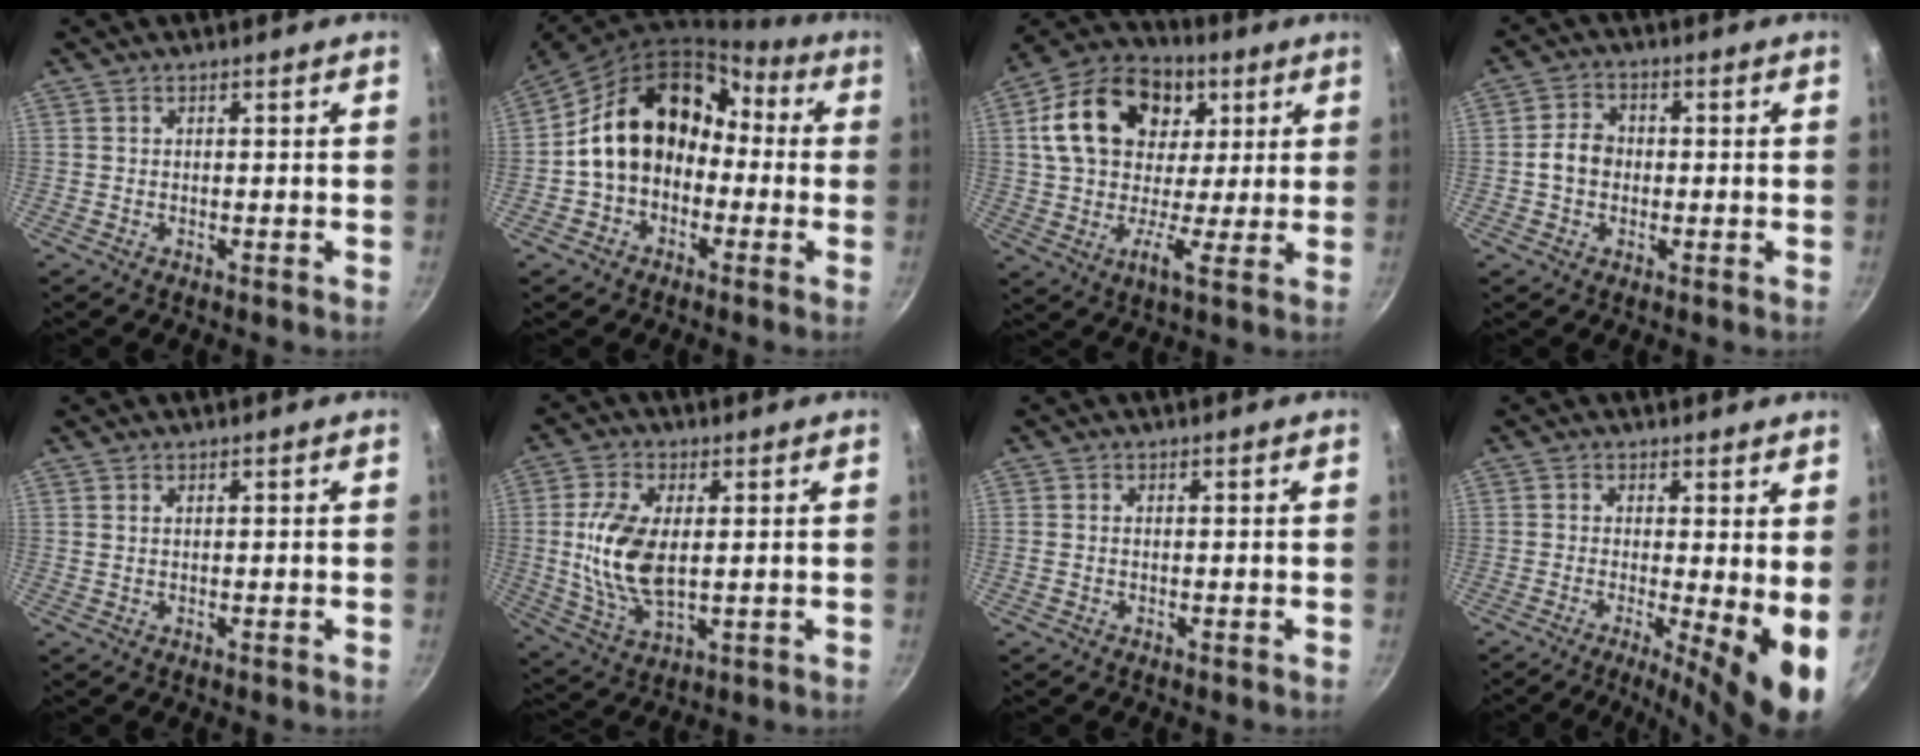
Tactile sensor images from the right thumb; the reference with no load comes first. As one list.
[{"total": 17.2, "force": [-1.0, 13.4, 10.7], "torque": [-0.153, 0.076, -0.024]}, {"total": 19.8, "force": [5.9, 14.1, 12.6], "torque": [-0.207, 0.014, 0.081]}, {"total": 5.2, "force": [-0.6, 4.3, 2.9], "torque": [-0.032, 0.019, -0.017]}, {"total": 0.0}, {"total": 12.7, "force": [0.9, 6.8, 10.7], "torque": [-0.208, -0.005, 0.021]}, {"total": 0.7, "force": [-0.2, 0.5, 0.4], "torque": [-0.010, 0.002, -0.002]}, {"total": 9.0, "force": [-0.5, 2.0, 8.8], "torque": [-0.118, -0.019, -0.010]}]